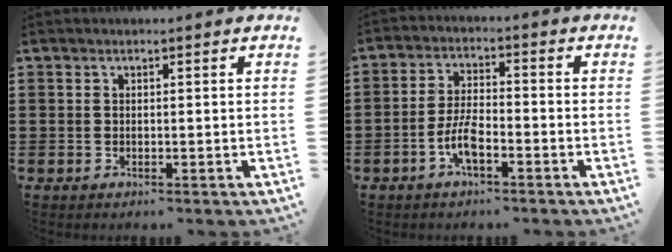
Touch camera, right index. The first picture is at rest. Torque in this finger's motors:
{"motor_torque": [2.14, 0.00, 0.65, 0.02]}